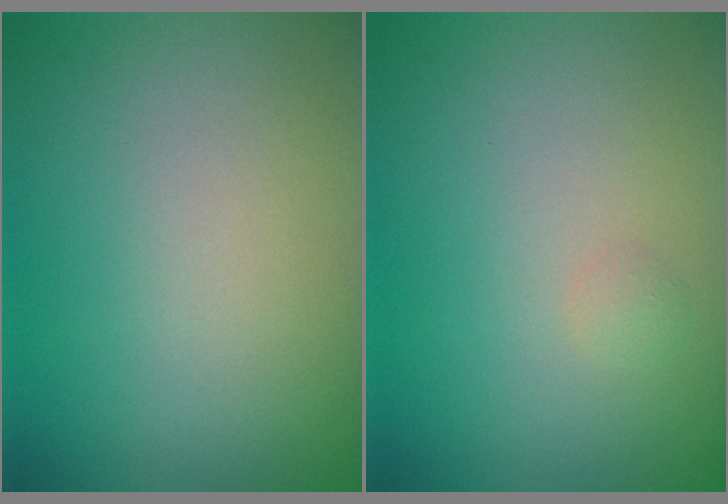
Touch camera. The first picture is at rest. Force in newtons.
{"total": 0.6, "press": 0.6, "slide": 0.0}